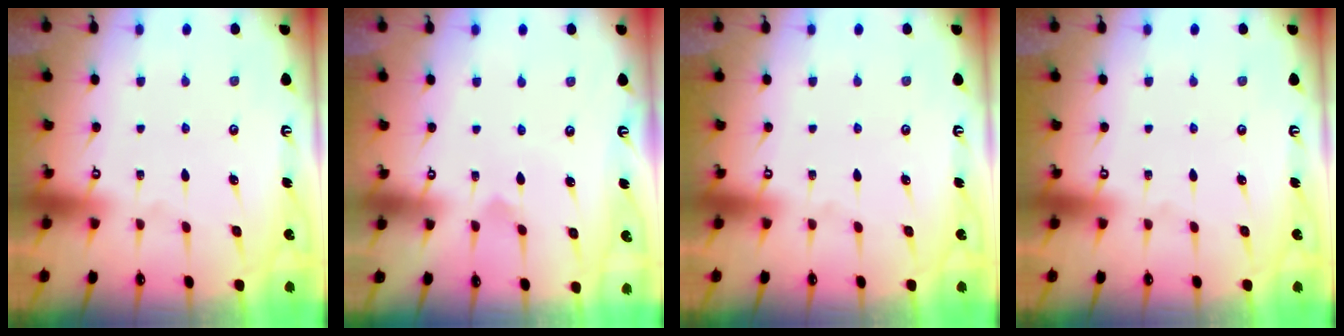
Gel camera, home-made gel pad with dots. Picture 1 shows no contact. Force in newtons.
{"total": 2.6, "press": 2.6, "slide": 0.1}
{"total": 0.0}
{"total": 0.0}